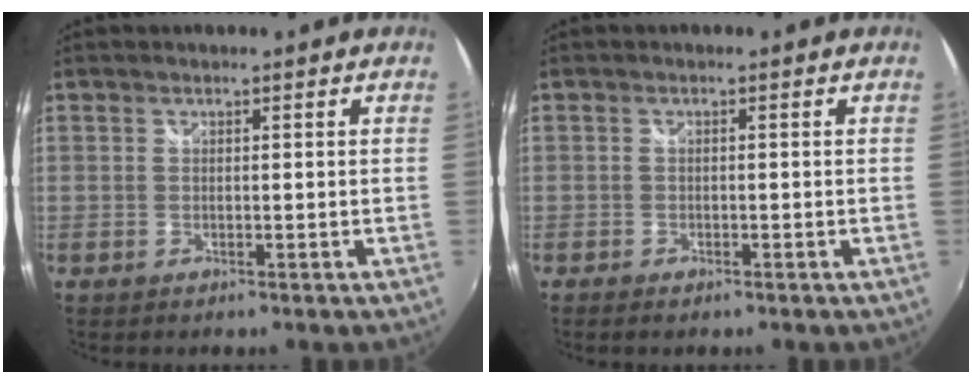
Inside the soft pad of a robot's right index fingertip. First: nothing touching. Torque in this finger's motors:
{"motor_torque": [0.04, 0.03, 0.10, 0.01]}